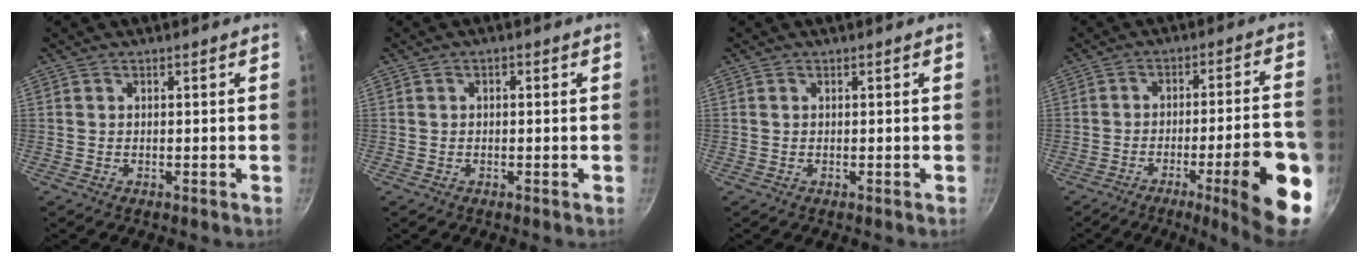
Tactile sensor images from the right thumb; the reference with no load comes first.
{"total": 0.9, "force": [0.1, 0.6, 0.7], "torque": [-0.014, 0.008, 0.001]}
{"total": 0.0}
{"total": 17.6, "force": [-6.8, 3.4, 15.9], "torque": [-0.194, 0.027, -0.087]}